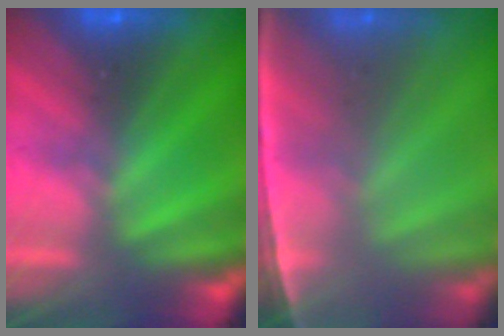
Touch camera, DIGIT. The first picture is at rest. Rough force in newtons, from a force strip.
{"total": 7.5}